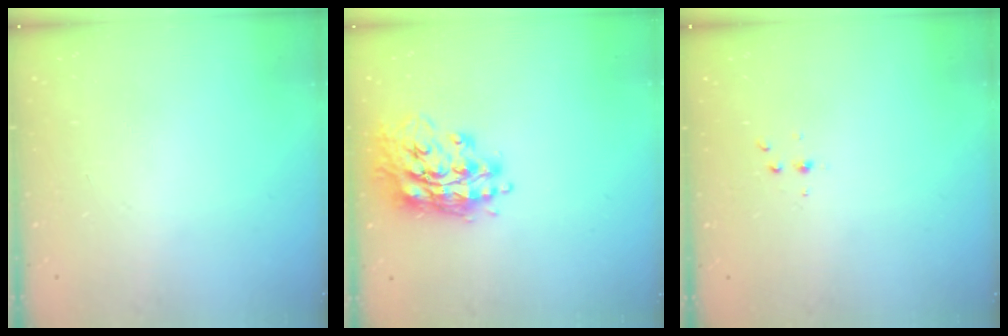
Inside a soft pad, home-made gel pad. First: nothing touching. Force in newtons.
{"total": 16.9, "press": 16.8, "slide": 1.5}
{"total": 2.8, "press": 2.8, "slide": 0.4}